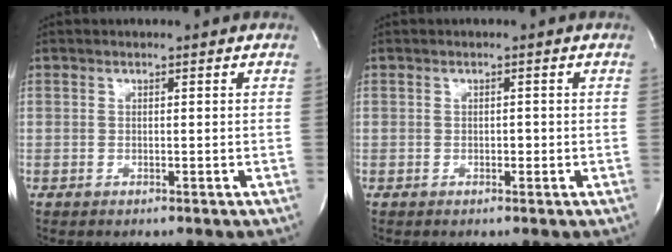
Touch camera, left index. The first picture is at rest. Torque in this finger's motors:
{"motor_torque": [0.05, 0.00, 0.00, -0.01]}